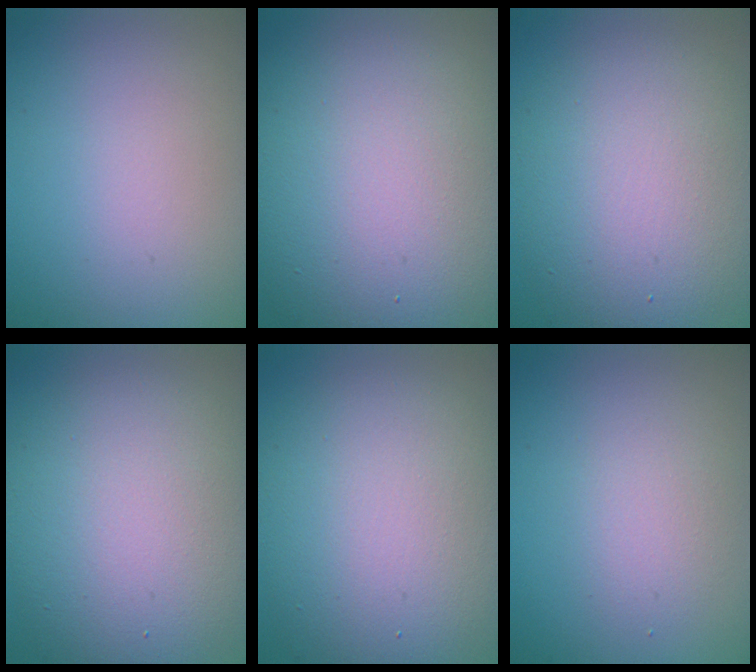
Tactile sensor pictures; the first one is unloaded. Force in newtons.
{"total": 14.1, "press": 14.1, "slide": 1.0}
{"total": 8.5, "press": 8.5, "slide": 0.3}
{"total": 10.4, "press": 10.4, "slide": 0.6}
{"total": 10.4, "press": 10.4, "slide": 0.3}
{"total": 2.0, "press": 2.0, "slide": 0.1}